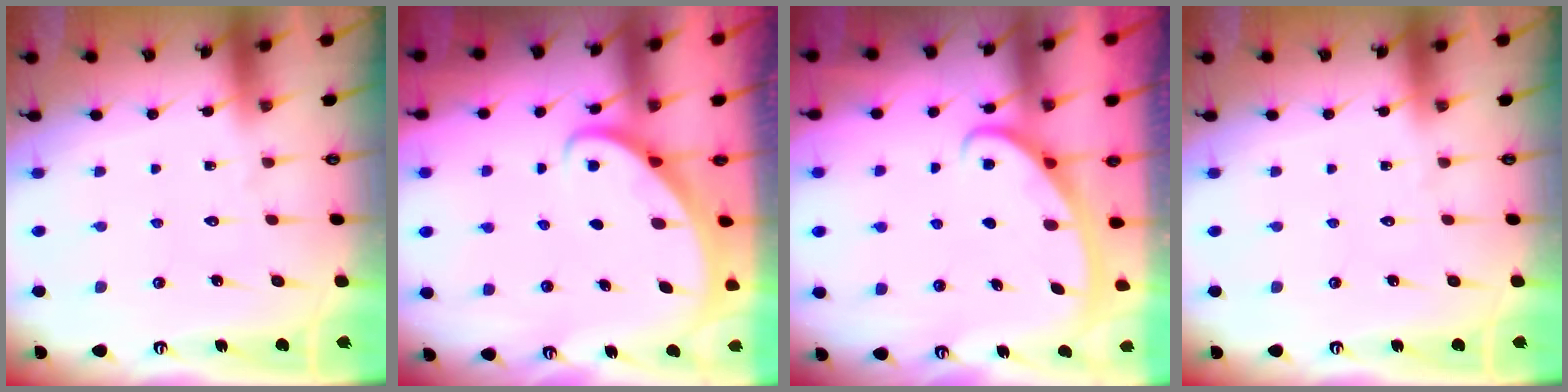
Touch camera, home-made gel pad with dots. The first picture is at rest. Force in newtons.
{"total": 2.4, "press": 2.4, "slide": 0.2}
{"total": 2.8, "press": 2.8, "slide": 0.5}
{"total": 0.0}